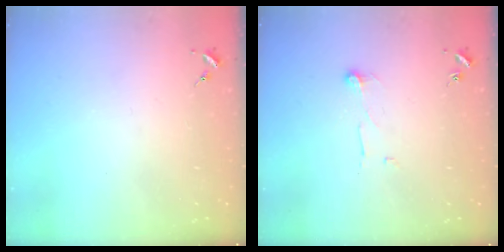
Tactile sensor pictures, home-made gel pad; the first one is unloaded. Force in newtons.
{"total": 5.6, "press": 5.6, "slide": 0.3}